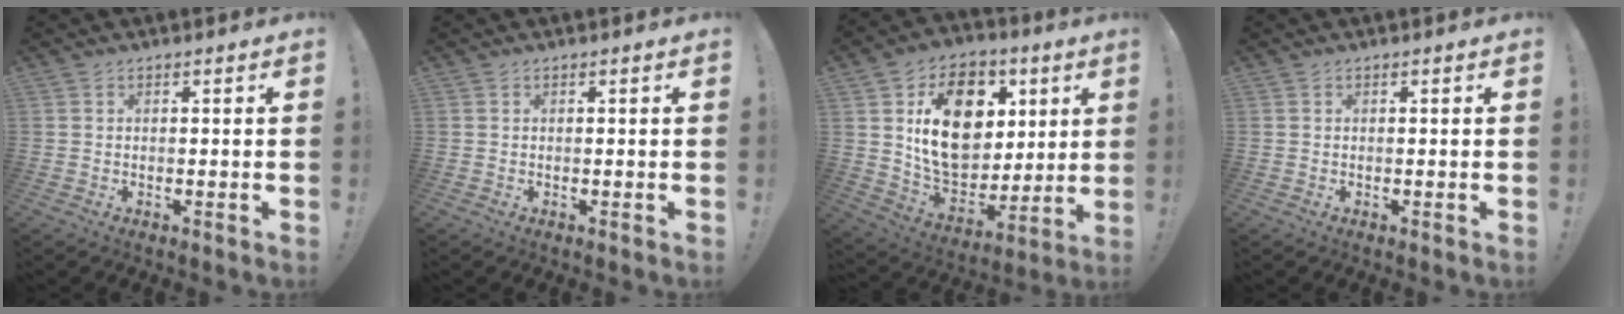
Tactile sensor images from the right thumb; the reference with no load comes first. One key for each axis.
{"total": 0.0}
{"total": 20.4, "fx": 5.8, "fy": 15.2, "fz": 12.4, "tx": -0.180, "ty": -0.022, "tz": 0.113}
{"total": 0.0}